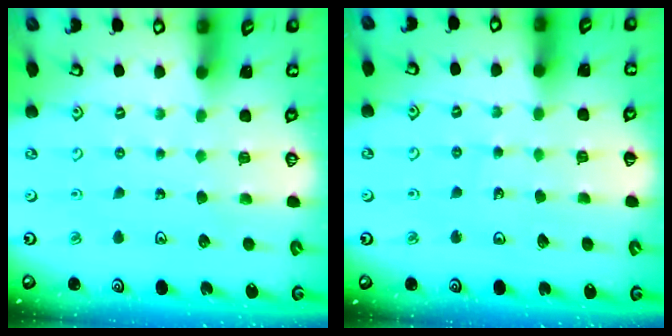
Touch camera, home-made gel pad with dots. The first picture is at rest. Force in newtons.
{"total": 2.5, "press": 2.5, "slide": 0.2}